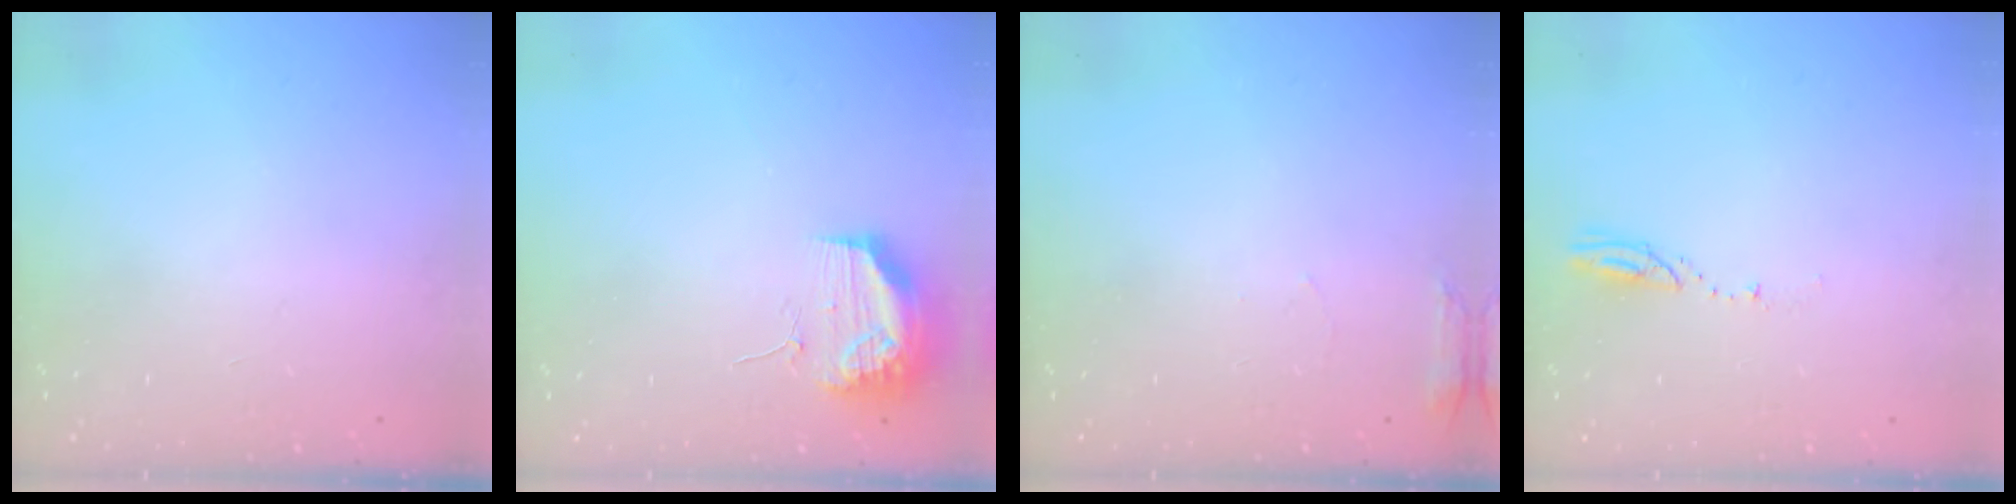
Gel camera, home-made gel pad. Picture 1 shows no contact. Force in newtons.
{"total": 13.8, "press": 11.9, "slide": 6.9}
{"total": 5.2, "press": 5.0, "slide": 1.3}
{"total": 3.7, "press": 3.7, "slide": 0.4}